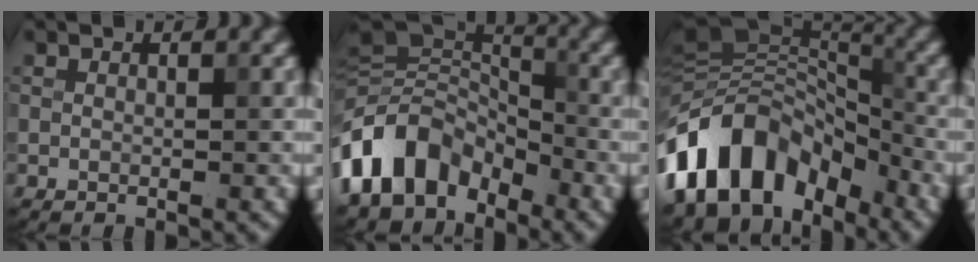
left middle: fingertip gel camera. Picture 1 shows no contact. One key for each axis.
{"total": 9.8, "fx": -4.9, "fy": 6.5, "fz": 5.5, "tx": -0.091, "ty": 0.010, "tz": -0.108}
{"total": 11.6, "fx": -6.1, "fy": 7.2, "fz": 6.7, "tx": -0.108, "ty": 0.031, "tz": -0.129}